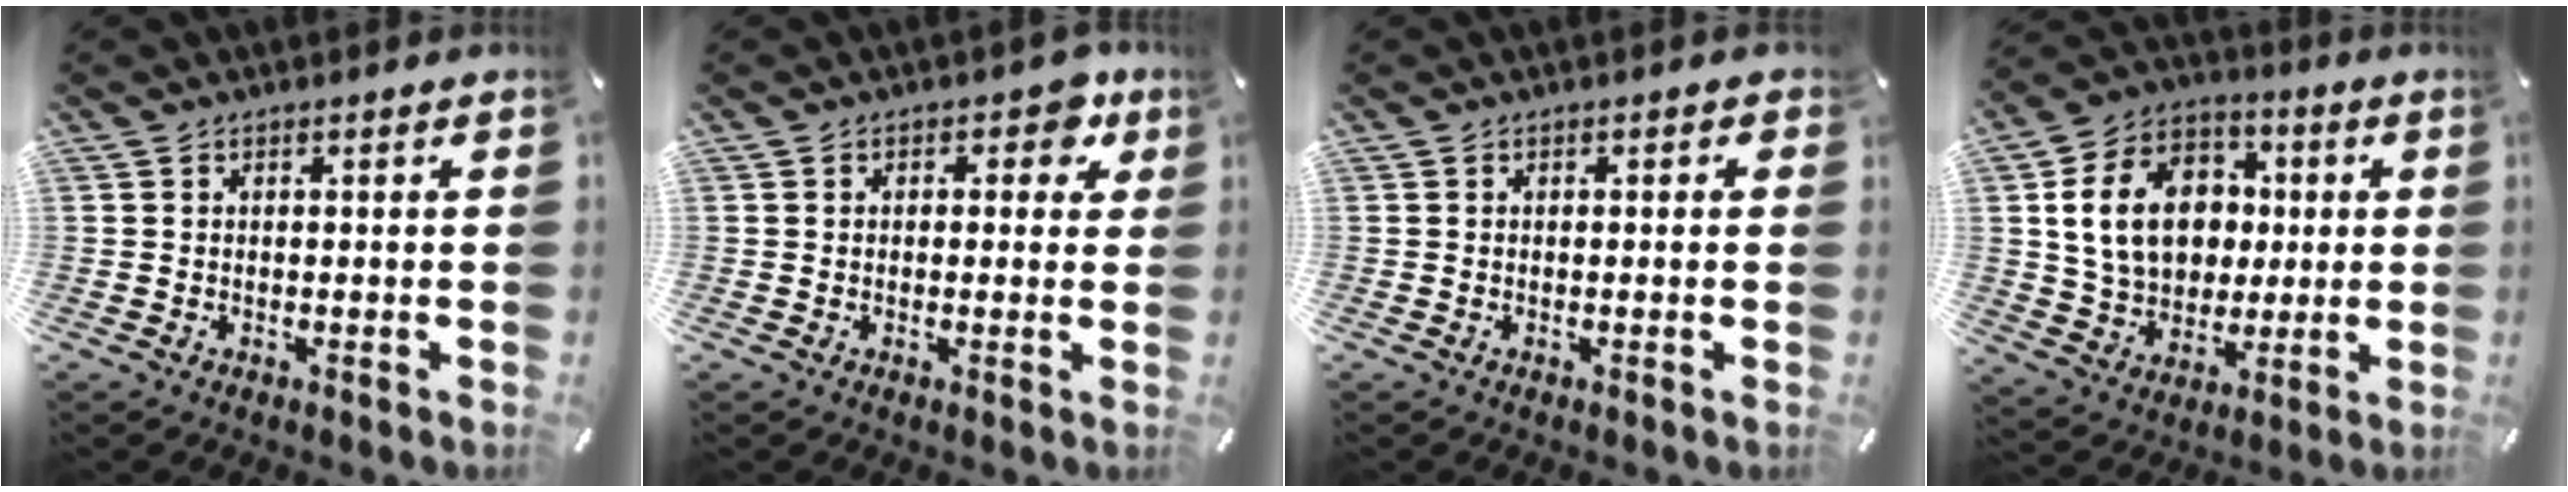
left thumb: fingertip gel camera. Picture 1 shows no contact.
{"total": 5.3, "force": [2.1, 3.2, 3.6], "torque": [-0.031, -0.003, 0.026]}
{"total": 0.6, "force": [-0.1, 0.4, 0.3], "torque": [-0.005, 0.003, -0.004]}
{"total": 16.4, "force": [1.7, 13.5, 9.1], "torque": [-0.178, 0.009, 0.035]}